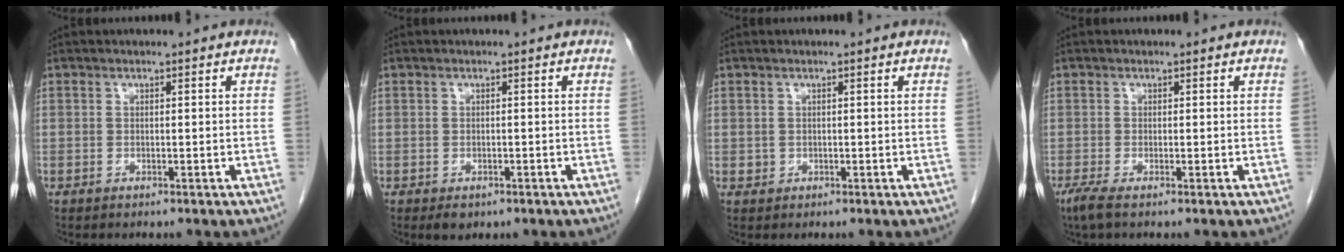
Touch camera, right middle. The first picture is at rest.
{"total": 2.7, "force": [-1.9, 1.4, 1.3], "torque": [-0.017, -0.003, -0.020]}
{"total": 0.7, "force": [-0.1, 0.7, 0.1], "torque": [-0.001, 0.002, 0.000]}
{"total": 1.8, "force": [-1.3, 0.1, 1.3], "torque": [-0.033, -0.010, -0.032]}